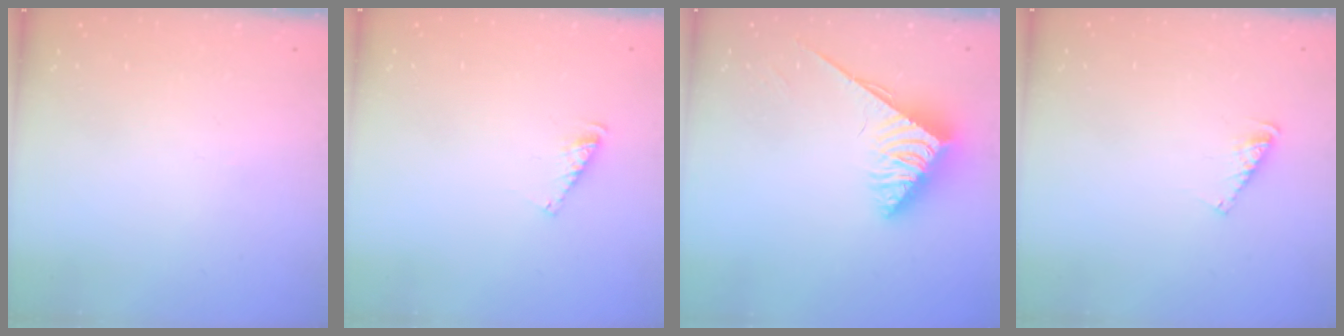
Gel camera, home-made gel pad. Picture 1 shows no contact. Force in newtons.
{"total": 5.3, "press": 5.2, "slide": 0.3}
{"total": 3.8, "press": 3.8, "slide": 0.6}
{"total": 4.5, "press": 4.5, "slide": 0.2}